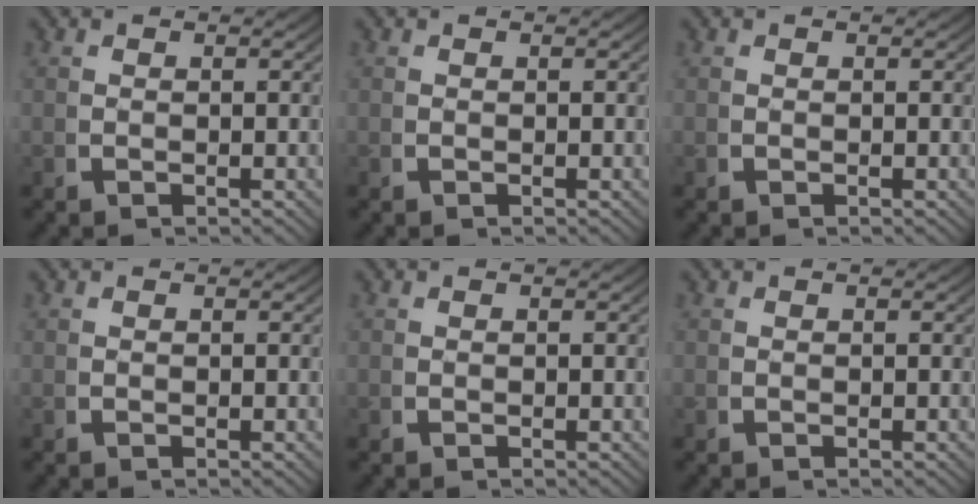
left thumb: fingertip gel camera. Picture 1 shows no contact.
{"total": 0.0}
{"total": 0.0}
{"total": 0.0}
{"total": 0.0}
{"total": 0.0}